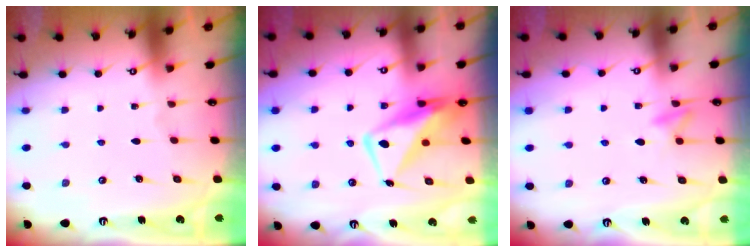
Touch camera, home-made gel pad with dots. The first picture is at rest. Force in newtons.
{"total": 11.1, "press": 11.0, "slide": 1.2}
{"total": 8.7, "press": 8.6, "slide": 1.1}